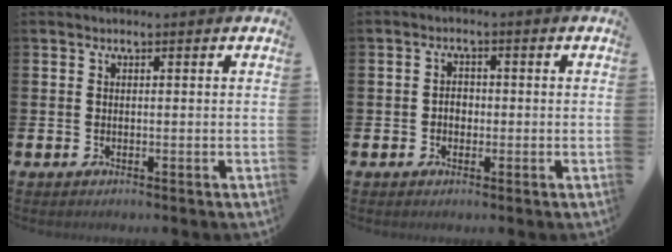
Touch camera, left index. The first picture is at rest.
{"total": 2.0, "force": [-0.3, 1.5, 1.2], "torque": [-0.011, 0.003, -0.011]}